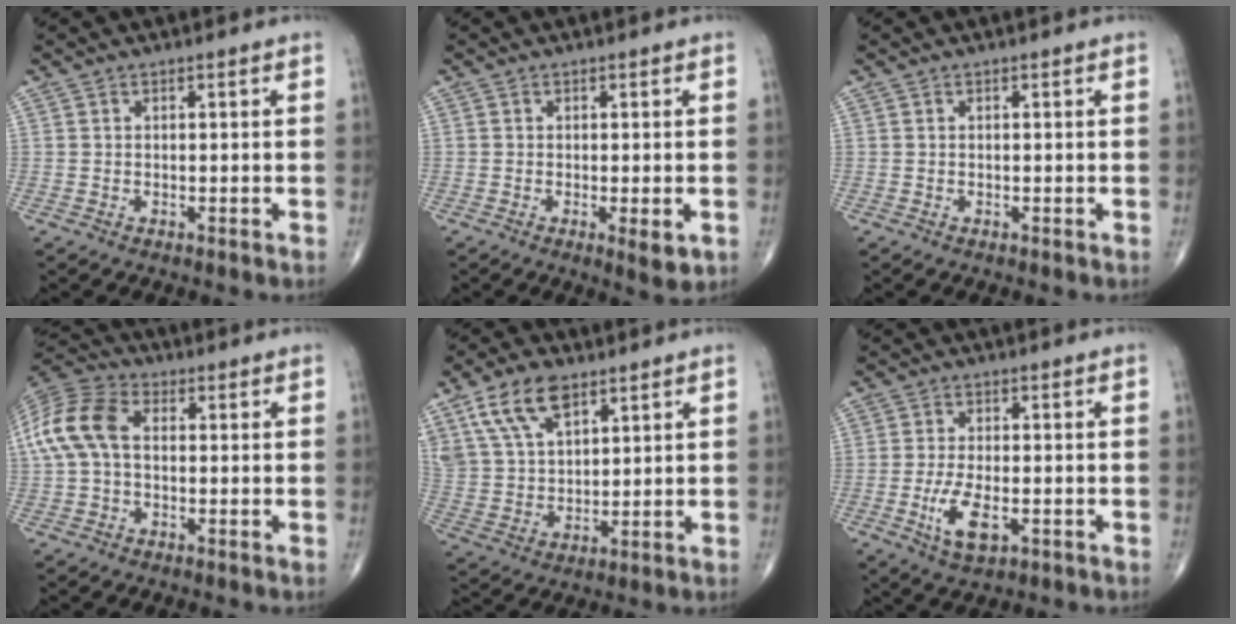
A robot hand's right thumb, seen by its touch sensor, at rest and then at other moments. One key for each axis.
{"total": 3.5, "fx": -1.0, "fy": 1.0, "fz": 3.2, "tx": -0.049, "ty": -0.010, "tz": -0.013}
{"total": 0.0}
{"total": 11.6, "fx": 0.7, "fy": 7.5, "fz": 8.9, "tx": -0.194, "ty": 0.031, "tz": 0.005}
{"total": 12.1, "fx": 7.1, "fy": 6.4, "fz": 7.5, "tx": -0.130, "ty": -0.018, "tz": 0.145}
{"total": 6.7, "fx": -2.2, "fy": 3.0, "fz": 5.7, "tx": -0.111, "ty": -0.001, "tz": -0.034}